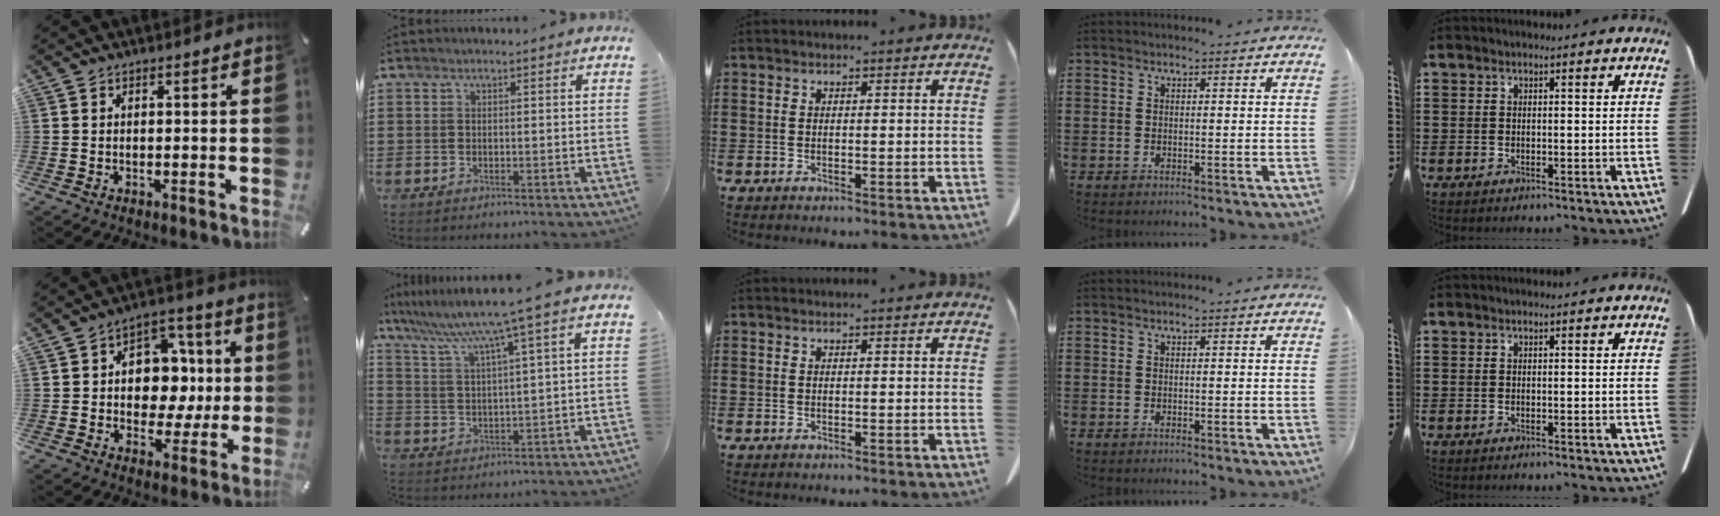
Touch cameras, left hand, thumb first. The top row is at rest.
{"thumb": {"total": 11.5, "force": [0.0, 9.9, 5.8], "torque": [-0.069, -0.004, 0.006]}, "index": {"total": 7.6, "force": [5.6, -1.4, 5.0], "torque": [-0.117, -0.037, 0.089]}}